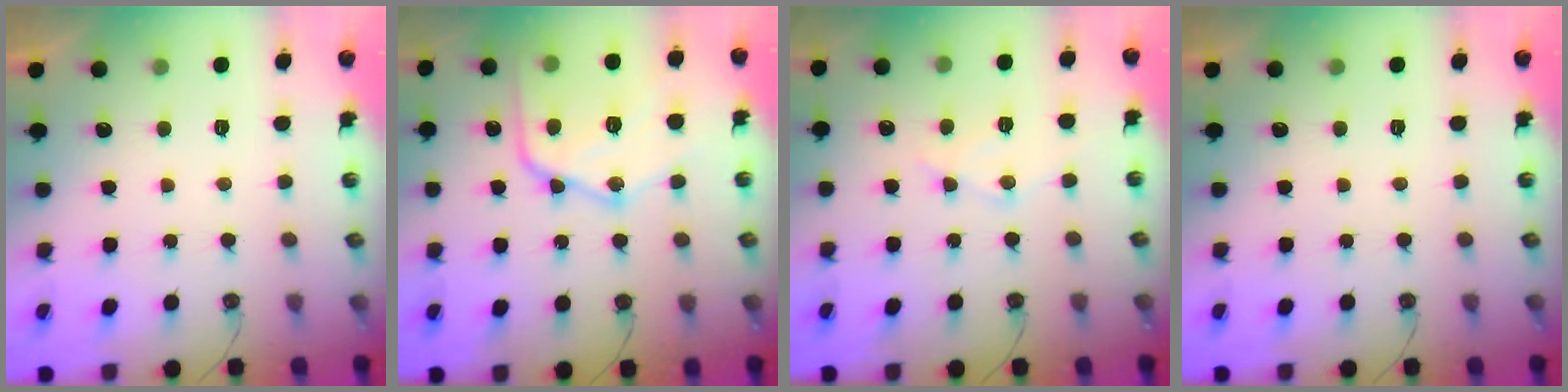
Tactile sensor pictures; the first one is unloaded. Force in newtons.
{"total": 19.6, "press": 19.5, "slide": 2.0}
{"total": 9.5, "press": 9.5, "slide": 0.7}
{"total": 0.0}